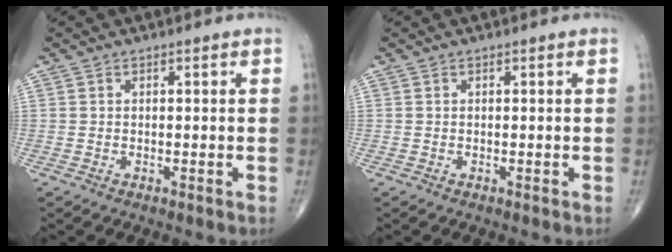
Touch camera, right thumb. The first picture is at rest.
{"total": 0.0}